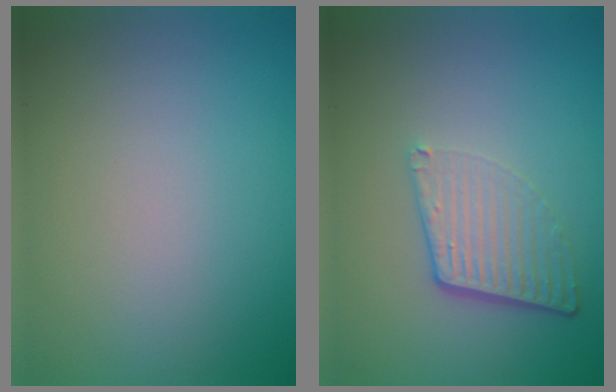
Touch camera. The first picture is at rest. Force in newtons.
{"total": 4.2, "press": 2.7, "slide": 3.2}